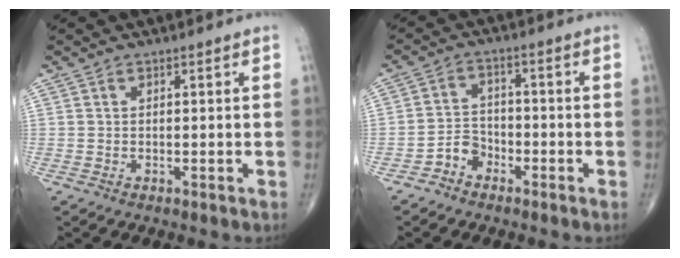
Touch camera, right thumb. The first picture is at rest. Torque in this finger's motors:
{"motor_torque": [0.03, -0.07, 0.40, -0.29, 0.08]}